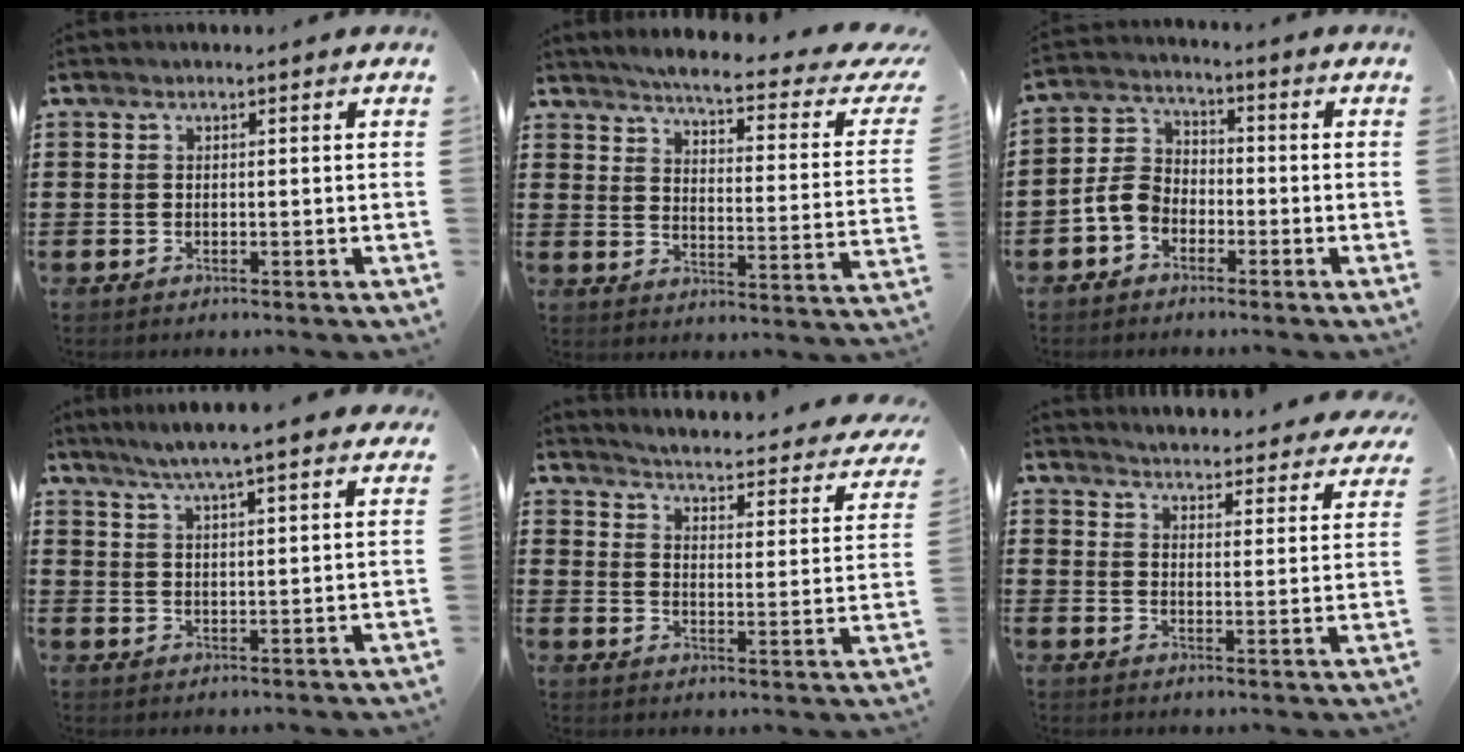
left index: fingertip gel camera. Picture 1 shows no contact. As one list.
[{"total": 4.8, "force": [3.9, -0.5, 2.7], "torque": [-0.066, -0.035, 0.056]}, {"total": 5.2, "force": [-2.9, 3.4, 2.5], "torque": [-0.075, 0.004, -0.067]}, {"total": 5.7, "force": [5.0, -0.2, 2.8], "torque": [-0.069, -0.016, 0.087]}, {"total": 3.0, "force": [2.8, -0.4, 1.1], "torque": [-0.041, -0.032, 0.036]}, {"total": 4.0, "force": [3.9, -0.6, 0.2], "torque": [-0.018, -0.040, 0.062]}]